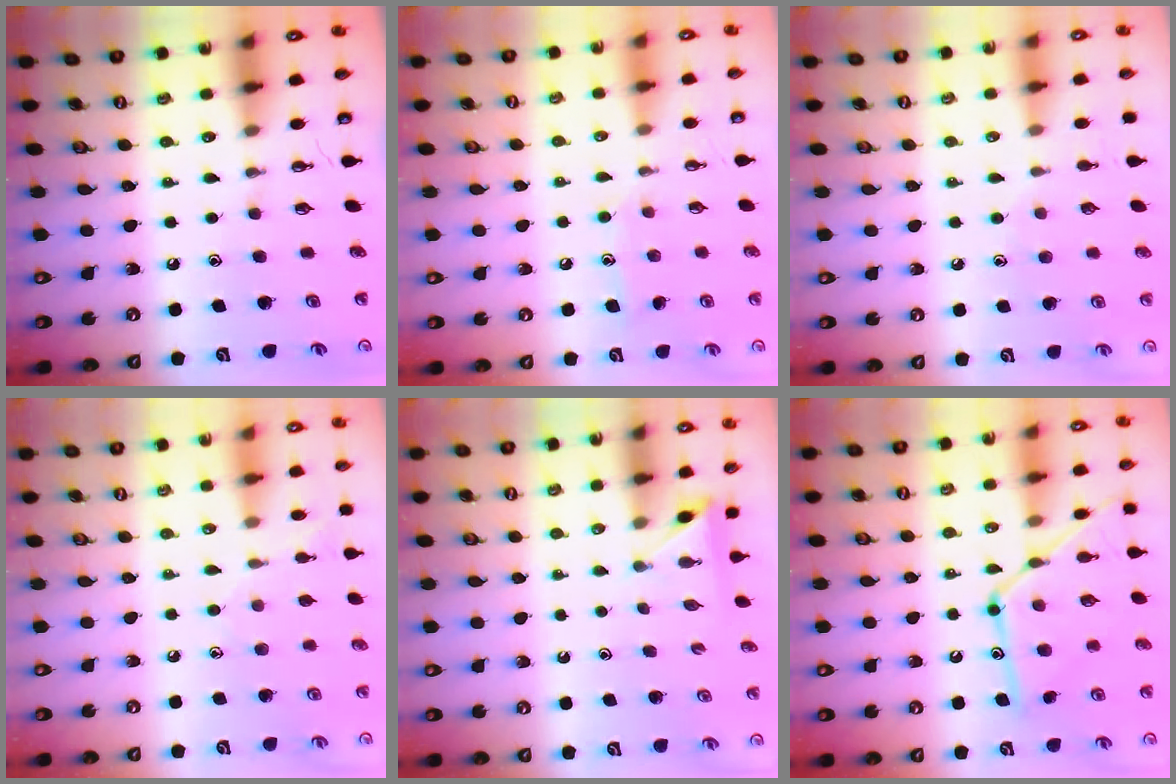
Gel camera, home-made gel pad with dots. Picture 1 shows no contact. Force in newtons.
{"total": 7.0, "press": 7.0, "slide": 0.1}
{"total": 5.7, "press": 5.6, "slide": 0.7}
{"total": 8.4, "press": 8.4, "slide": 0.6}
{"total": 2.5, "press": 2.4, "slide": 0.3}
{"total": 15.6, "press": 15.5, "slide": 1.2}